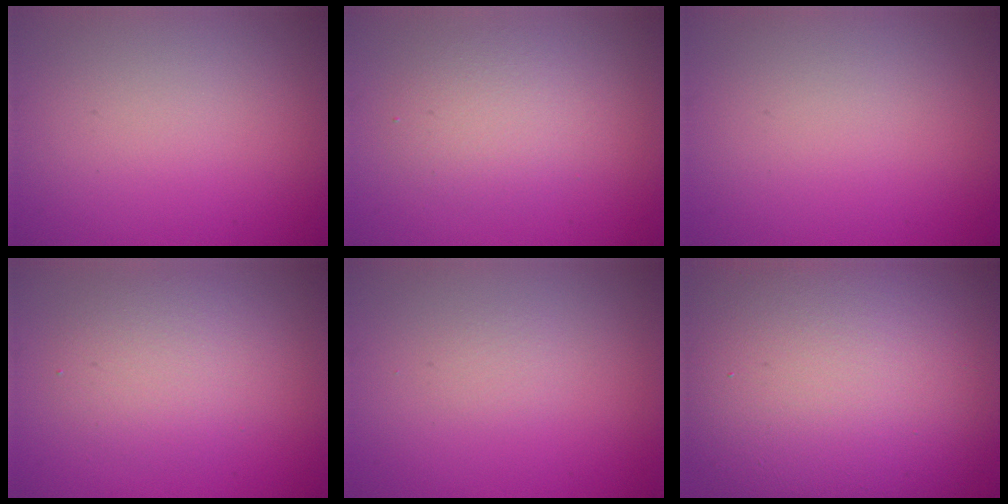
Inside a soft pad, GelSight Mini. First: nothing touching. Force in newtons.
{"total": 2.9, "press": 2.8, "slide": 0.2}
{"total": 0.0}
{"total": 3.5, "press": 3.5, "slide": 0.2}
{"total": 0.7, "press": 0.7, "slide": 0.1}
{"total": 18.0, "press": 17.9, "slide": 1.8}